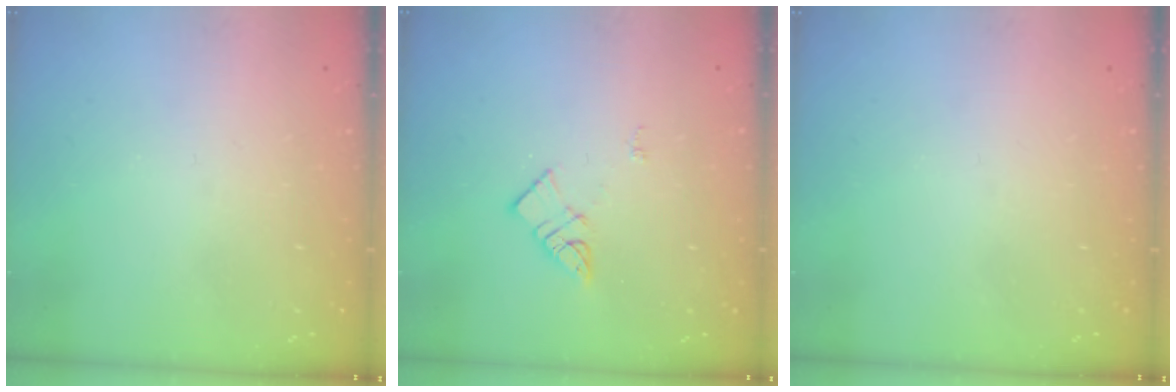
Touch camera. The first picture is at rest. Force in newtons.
{"total": 6.2, "press": 6.2, "slide": 0.2}
{"total": 0.0}